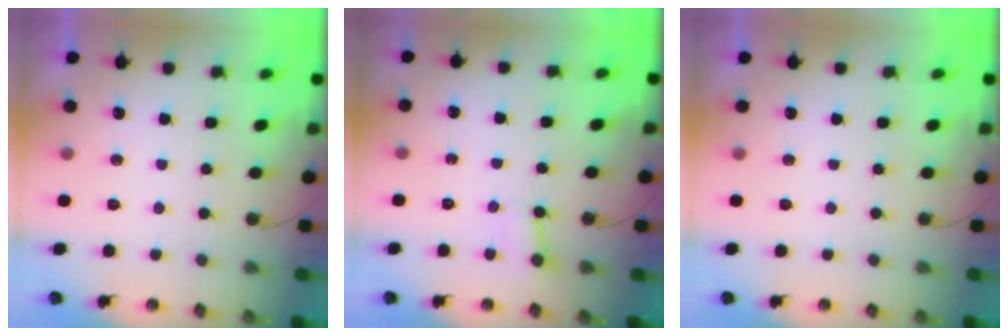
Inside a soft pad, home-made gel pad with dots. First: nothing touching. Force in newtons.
{"total": 2.7, "press": 2.7, "slide": 0.1}
{"total": 0.0}